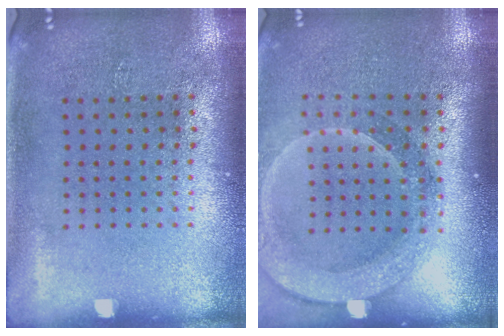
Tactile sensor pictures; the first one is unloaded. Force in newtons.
{"total": 2.4, "press": 1.9, "slide": 1.4}